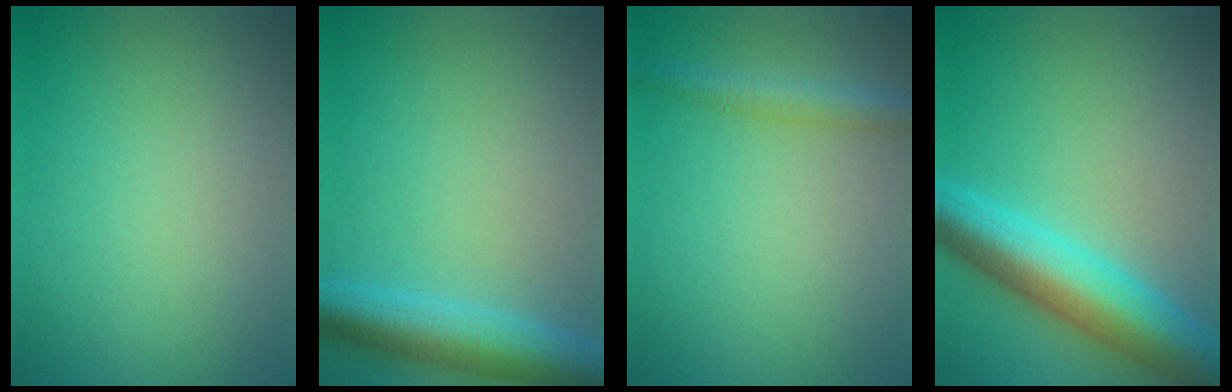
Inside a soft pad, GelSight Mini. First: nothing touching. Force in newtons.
{"total": 5.7, "press": 5.7, "slide": 0.2}
{"total": 2.4, "press": 2.4, "slide": 0.2}
{"total": 8.5, "press": 8.5, "slide": 0.2}